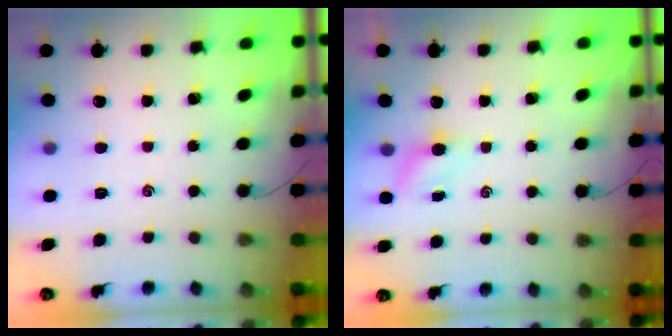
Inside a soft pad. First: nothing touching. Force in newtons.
{"total": 3.5, "press": 3.3, "slide": 1.0}